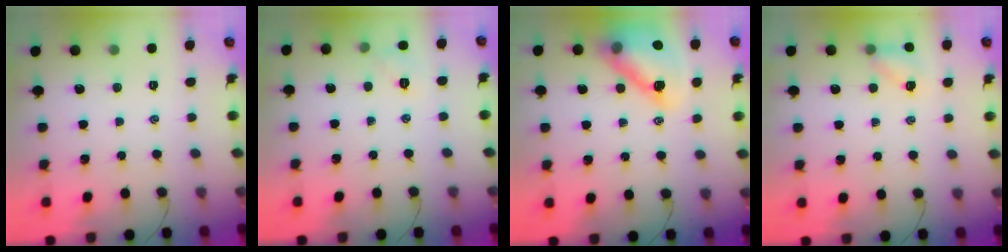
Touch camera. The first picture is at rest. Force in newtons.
{"total": 5.6, "press": 5.4, "slide": 1.5}
{"total": 17.3, "press": 16.7, "slide": 4.6}
{"total": 5.6, "press": 5.4, "slide": 1.7}